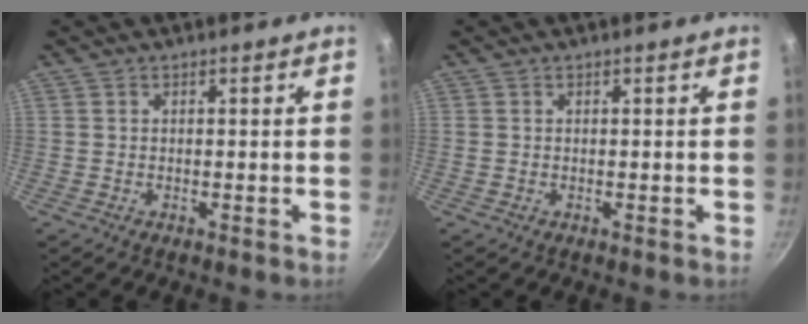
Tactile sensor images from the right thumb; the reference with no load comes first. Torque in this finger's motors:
{"motor_torque": [0.05, -0.17, -0.27, 0.09, 0.04]}